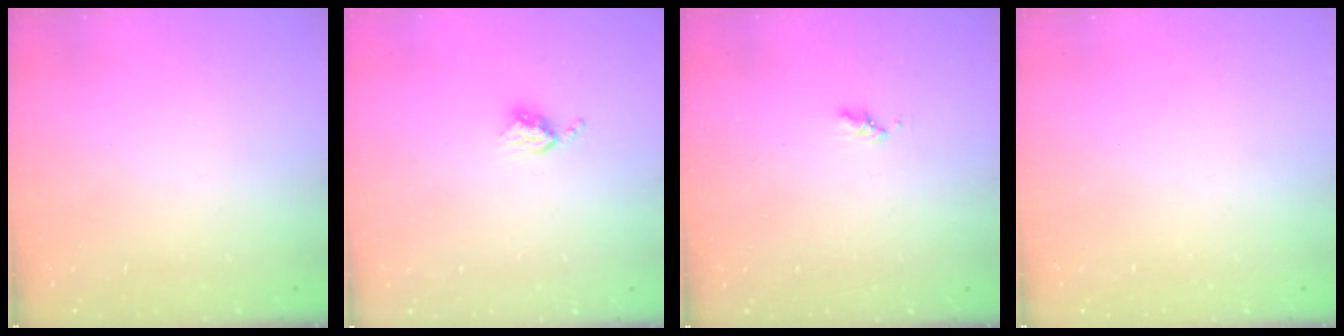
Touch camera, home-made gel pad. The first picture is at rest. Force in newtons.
{"total": 3.8, "press": 3.8, "slide": 0.5}
{"total": 1.6, "press": 1.6, "slide": 0.3}
{"total": 0.0}